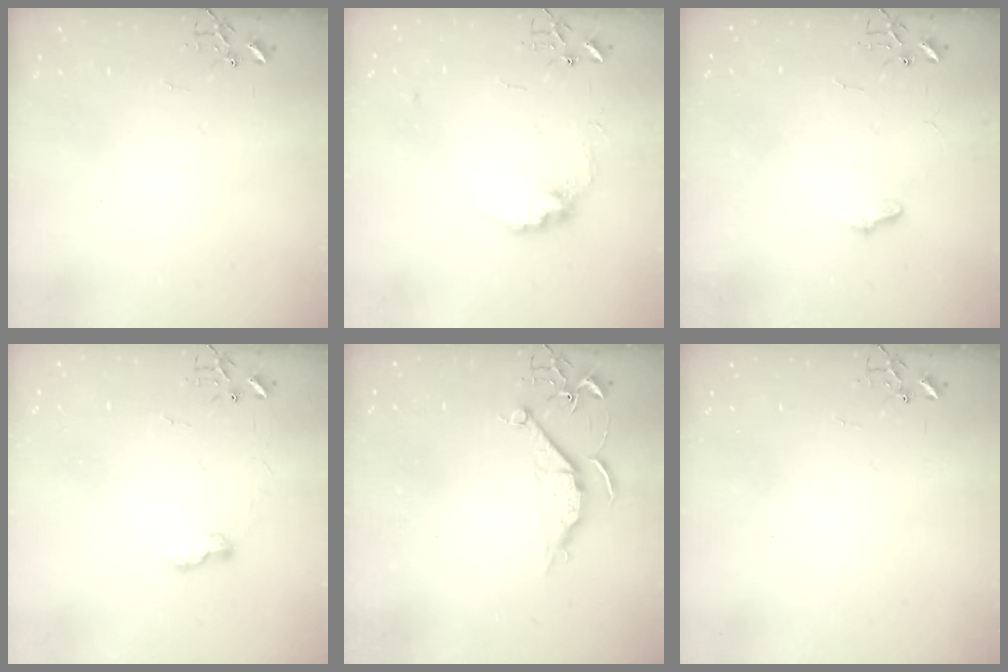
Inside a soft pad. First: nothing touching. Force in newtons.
{"total": 9.8, "press": 9.8, "slide": 0.5}
{"total": 6.1, "press": 6.1, "slide": 0.6}
{"total": 6.0, "press": 6.0, "slide": 0.3}
{"total": 7.7, "press": 7.6, "slide": 0.8}
{"total": 0.0}